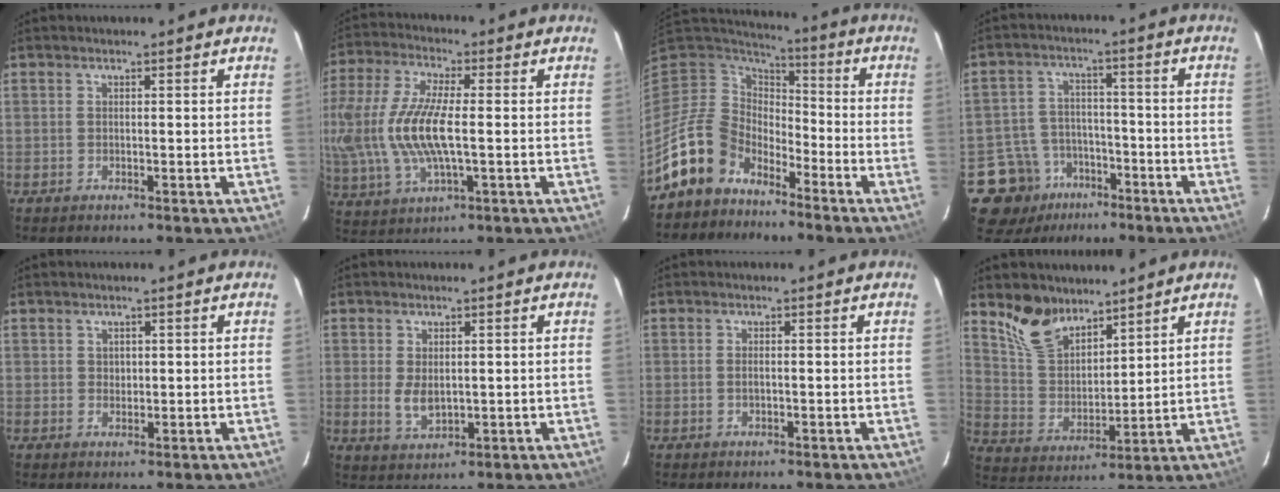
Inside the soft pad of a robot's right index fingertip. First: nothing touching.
{"total": 16.9, "force": [-0.6, 6.4, 15.7], "torque": [-0.328, -0.005, -0.009]}
{"total": 12.3, "force": [-9.3, 7.7, 2.5], "torque": [-0.078, 0.023, -0.168]}
{"total": 10.6, "force": [-6.2, 8.4, 1.8], "torque": [-0.065, 0.031, -0.089]}
{"total": 1.3, "force": [0.5, 1.2, 0.3], "torque": [-0.001, 0.004, 0.009]}
{"total": 4.2, "force": [0.2, 2.5, 3.4], "torque": [-0.061, -0.006, 0.010]}
{"total": 0.9, "force": [-0.1, 0.3, 0.8], "torque": [-0.016, 0.000, -0.002]}
{"total": 10.9, "force": [8.4, 5.4, 4.4], "torque": [-0.092, 0.013, 0.173]}